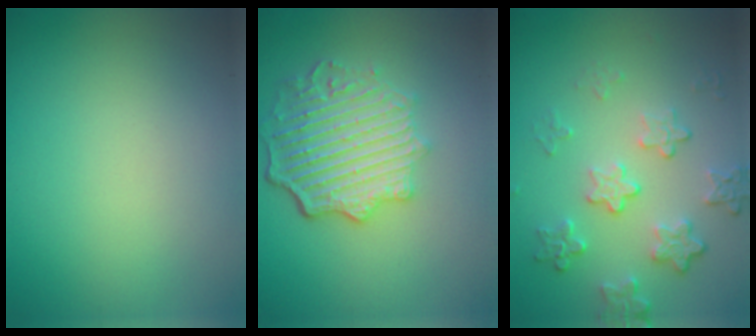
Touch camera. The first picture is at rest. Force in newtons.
{"total": 6.0, "press": 4.6, "slide": 3.8}
{"total": 4.2, "press": 3.1, "slide": 2.9}